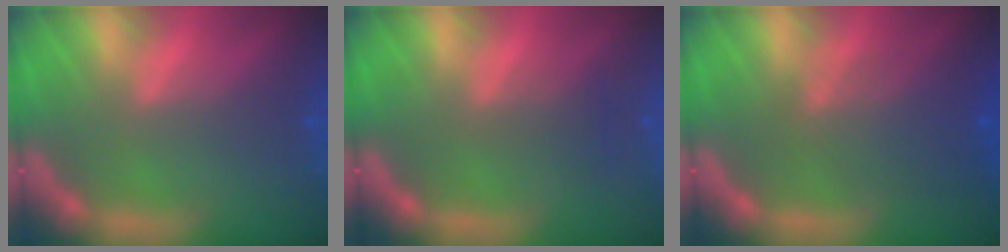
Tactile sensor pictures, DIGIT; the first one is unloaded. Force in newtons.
{"total": 1.5}
{"total": 5.1}